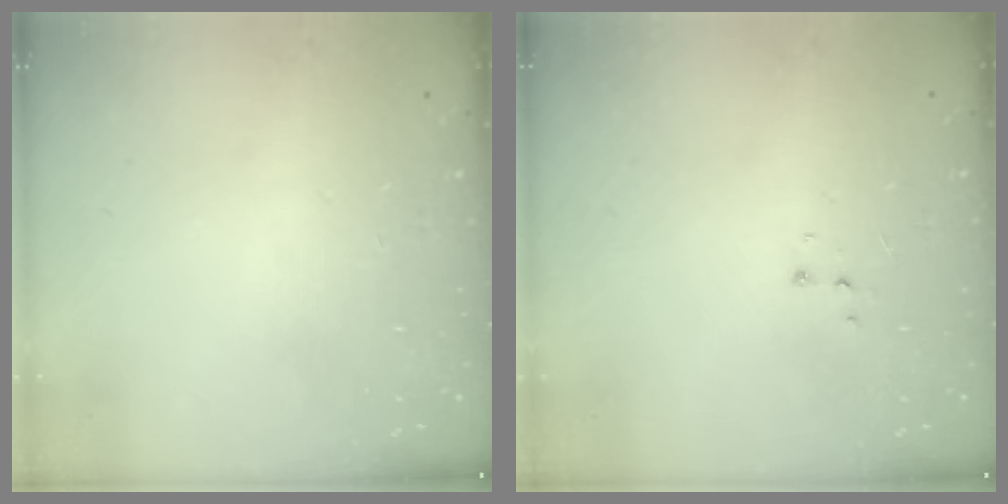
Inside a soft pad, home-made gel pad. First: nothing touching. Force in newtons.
{"total": 3.4, "press": 3.3, "slide": 0.6}